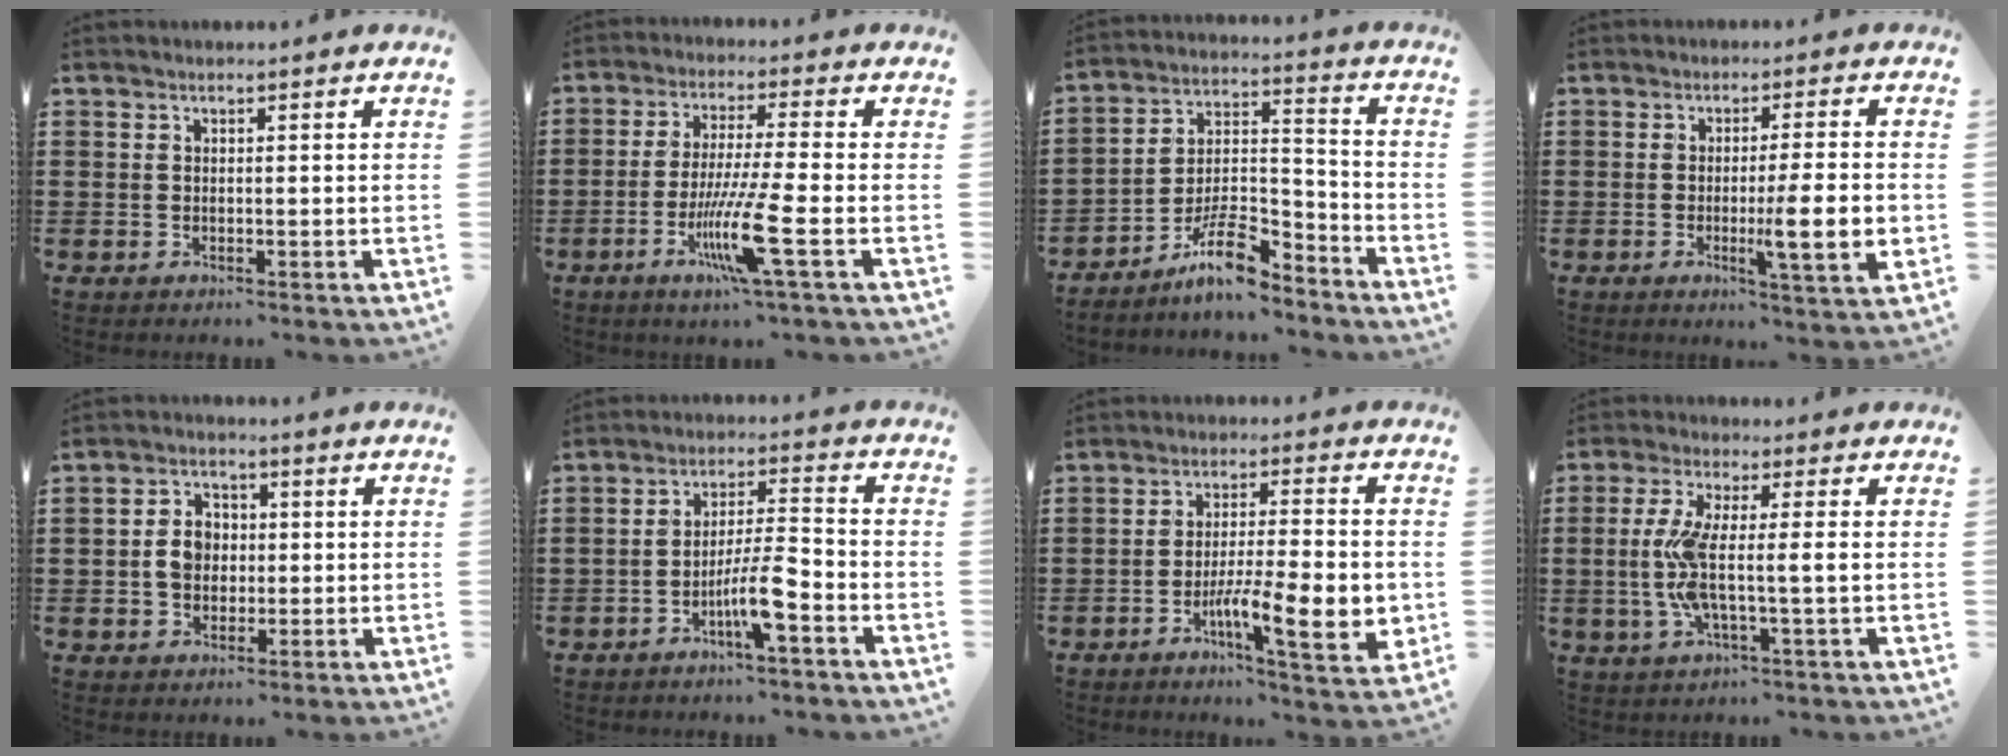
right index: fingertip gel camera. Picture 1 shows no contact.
{"total": 10.2, "force": [-3.9, 0.2, 9.4], "torque": [-0.189, -0.021, -0.075]}
{"total": 10.3, "force": [-7.9, 3.2, 5.8], "torque": [-0.101, 0.029, -0.146]}
{"total": 8.3, "force": [-1.4, 0.7, 8.1], "torque": [-0.117, -0.017, -0.024]}
{"total": 4.4, "force": [-0.2, 3.4, 2.8], "torque": [-0.070, 0.008, -0.009]}
{"total": 7.1, "force": [-3.5, 1.0, 6.1], "torque": [-0.121, -0.002, -0.067]}
{"total": 11.7, "force": [-3.4, 2.5, 10.9], "torque": [-0.168, -0.007, -0.056]}
{"total": 7.6, "force": [-0.5, 0.8, 7.6], "torque": [-0.165, -0.014, -0.020]}